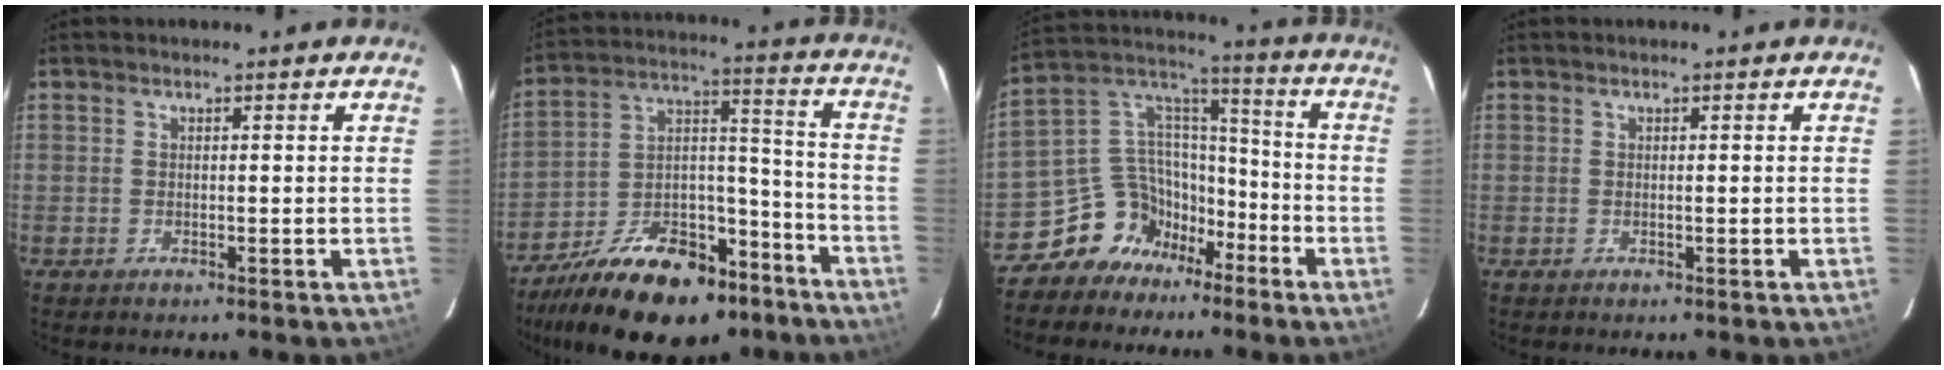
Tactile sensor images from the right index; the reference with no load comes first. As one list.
[{"total": 21.8, "force": [-15.9, 8.3, 12.4], "torque": [-0.207, 0.018, -0.267]}, {"total": 12.1, "force": [-8.3, 8.5, 2.3], "torque": [-0.054, 0.079, -0.151]}, {"total": 0.0}]